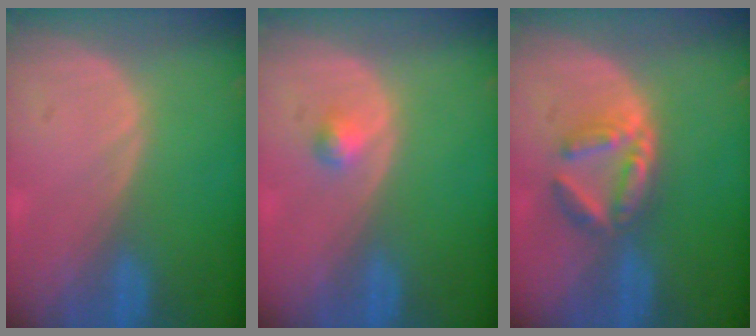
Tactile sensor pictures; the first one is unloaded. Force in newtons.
{"total": 1.5, "press": 1.5, "slide": 0.3}
{"total": 5.4, "press": 5.3, "slide": 1.0}